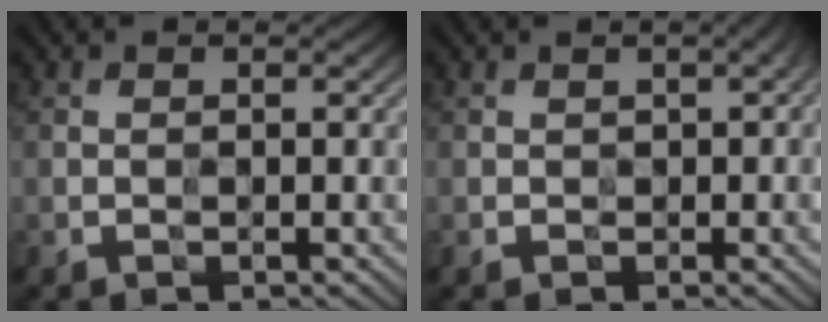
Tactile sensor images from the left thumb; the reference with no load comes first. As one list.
[{"total": 0.9, "force": [-0.2, 0.7, 0.6], "torque": [-0.005, -0.004, -0.001]}]